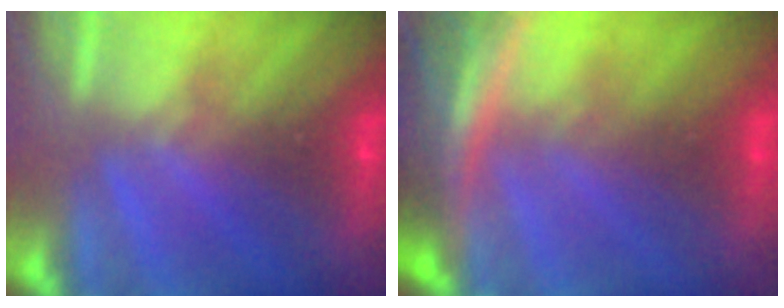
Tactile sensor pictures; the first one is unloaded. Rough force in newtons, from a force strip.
{"total": 7.3}